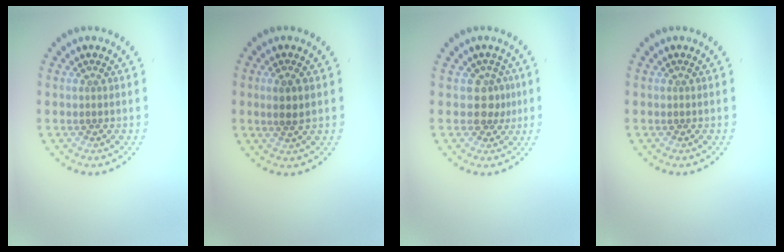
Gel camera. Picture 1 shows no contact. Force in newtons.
{"total": 2.0, "press": 1.8, "slide": 0.8}
{"total": 1.9, "press": 1.6, "slide": 1.1}
{"total": 0.0}